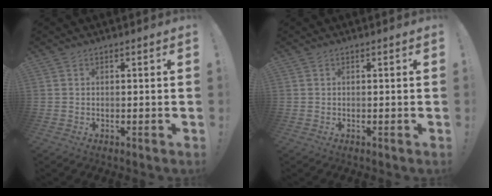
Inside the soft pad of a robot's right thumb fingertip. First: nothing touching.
{"total": 0.0}